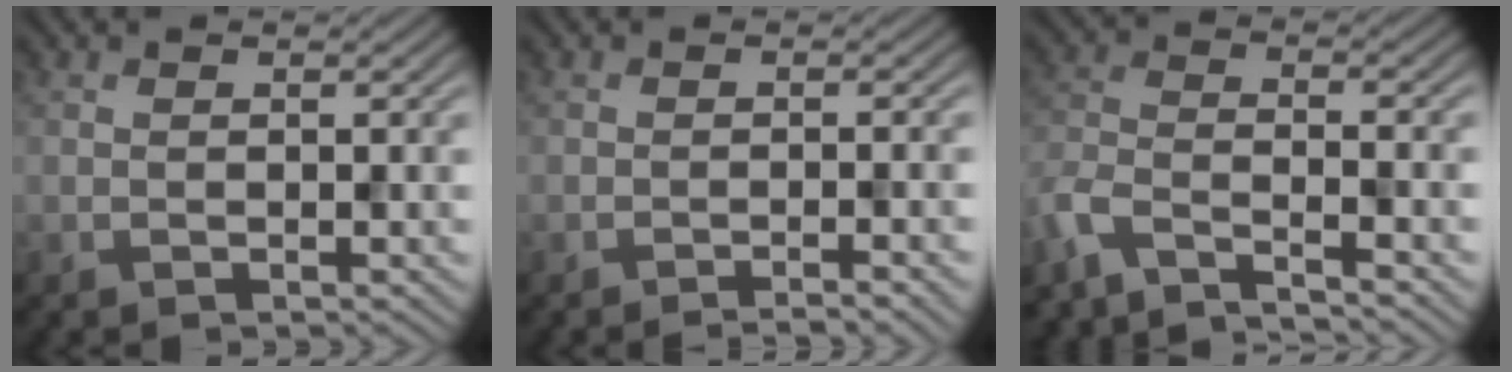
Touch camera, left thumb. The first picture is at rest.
{"total": 2.5, "force": [-1.7, 0.2, 1.8], "torque": [-0.017, 0.005, -0.030]}
{"total": 6.3, "force": [-5.6, 1.0, 2.8], "torque": [-0.065, -0.013, -0.114]}